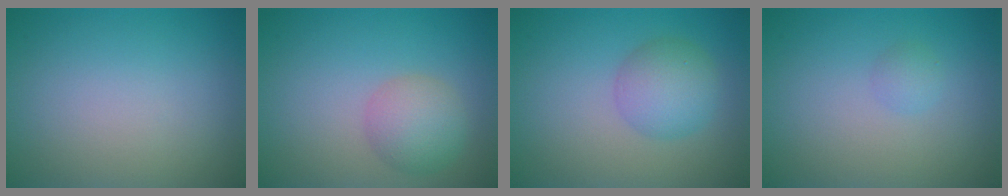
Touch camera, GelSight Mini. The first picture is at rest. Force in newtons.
{"total": 3.4, "press": 3.4, "slide": 0.1}
{"total": 3.7, "press": 3.7, "slide": 0.1}
{"total": 1.0, "press": 1.0, "slide": 0.1}